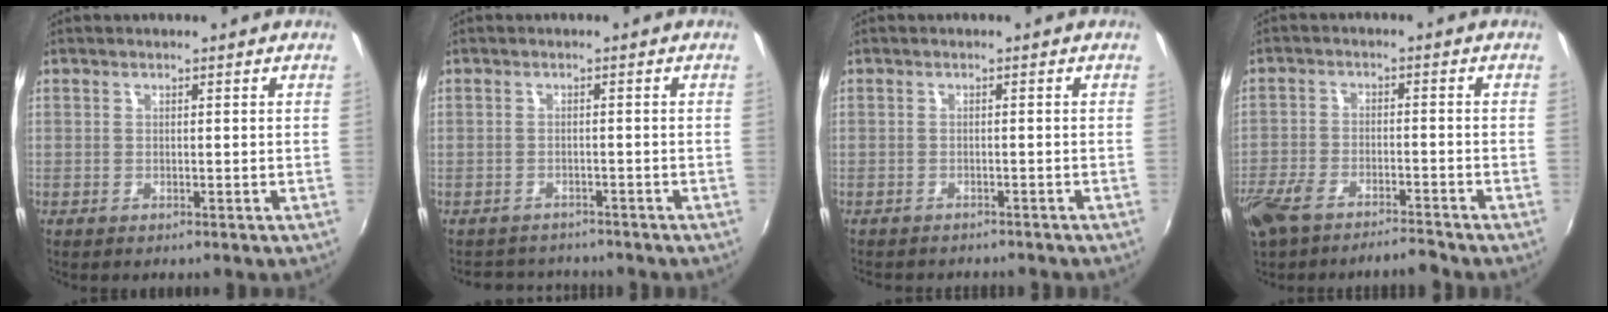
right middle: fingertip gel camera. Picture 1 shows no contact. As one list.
[{"total": 5.5, "force": [-5.1, 2.0, 0.8], "torque": [-0.026, -0.004, -0.077]}, {"total": 4.1, "force": [-3.8, 1.1, 1.3], "torque": [-0.033, -0.012, -0.055]}, {"total": 9.2, "force": [-7.6, 2.6, 4.5], "torque": [-0.112, -0.018, -0.137]}]